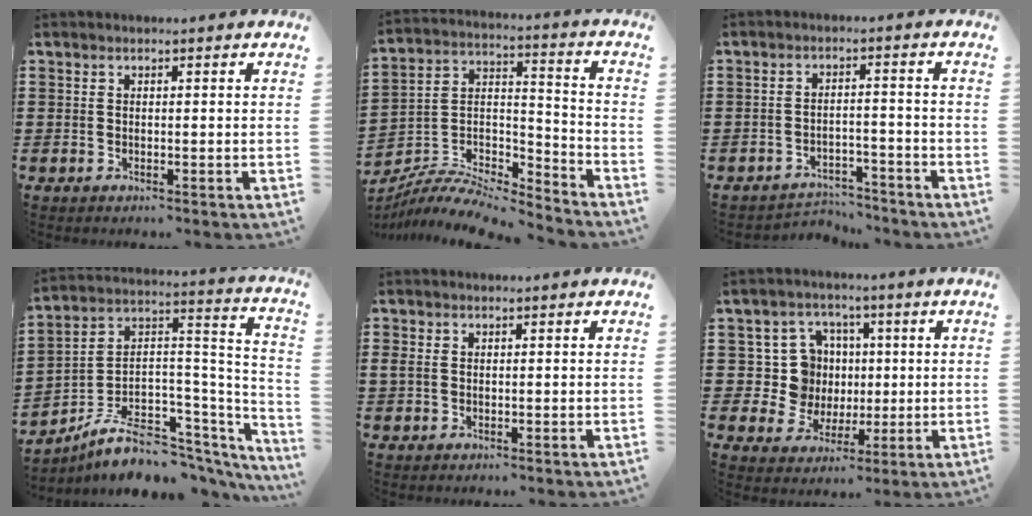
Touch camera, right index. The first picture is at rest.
{"total": 7.8, "force": [-7.2, 1.9, 2.5], "torque": [-0.047, 0.005, -0.144]}
{"total": 3.5, "force": [-3.4, 0.6, 0.5], "torque": [-0.013, 0.006, -0.071]}
{"total": 9.1, "force": [-5.1, 5.6, 5.1], "torque": [-0.106, 0.005, -0.090]}
{"total": 1.3, "force": [0.2, 1.0, 0.8], "torque": [-0.027, 0.002, 0.000]}
{"total": 9.1, "force": [1.4, 8.5, 2.9], "torque": [-0.079, 0.014, 0.033]}